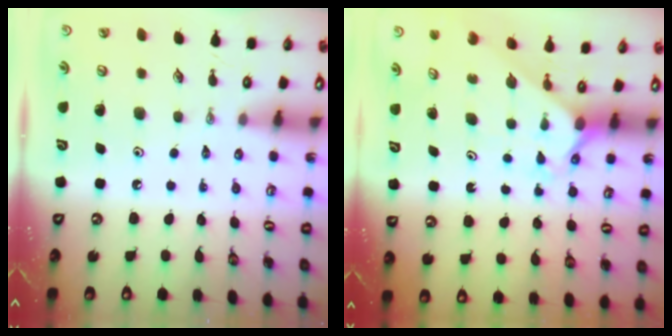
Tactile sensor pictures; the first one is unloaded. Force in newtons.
{"total": 1.8, "press": 1.8, "slide": 0.1}